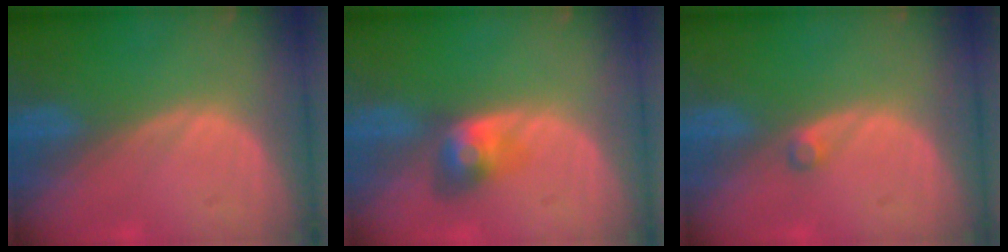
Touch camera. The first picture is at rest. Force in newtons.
{"total": 3.9, "press": 3.9, "slide": 0.3}
{"total": 1.0, "press": 1.0, "slide": 0.2}